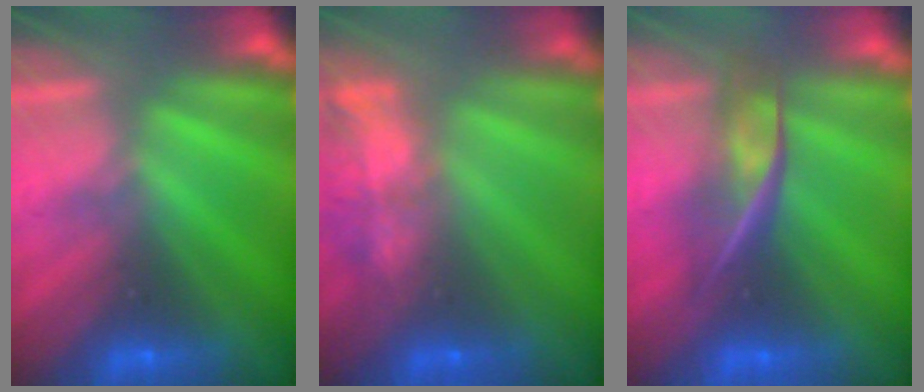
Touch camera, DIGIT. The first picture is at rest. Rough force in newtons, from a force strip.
{"total": 7.0}
{"total": 2.4}